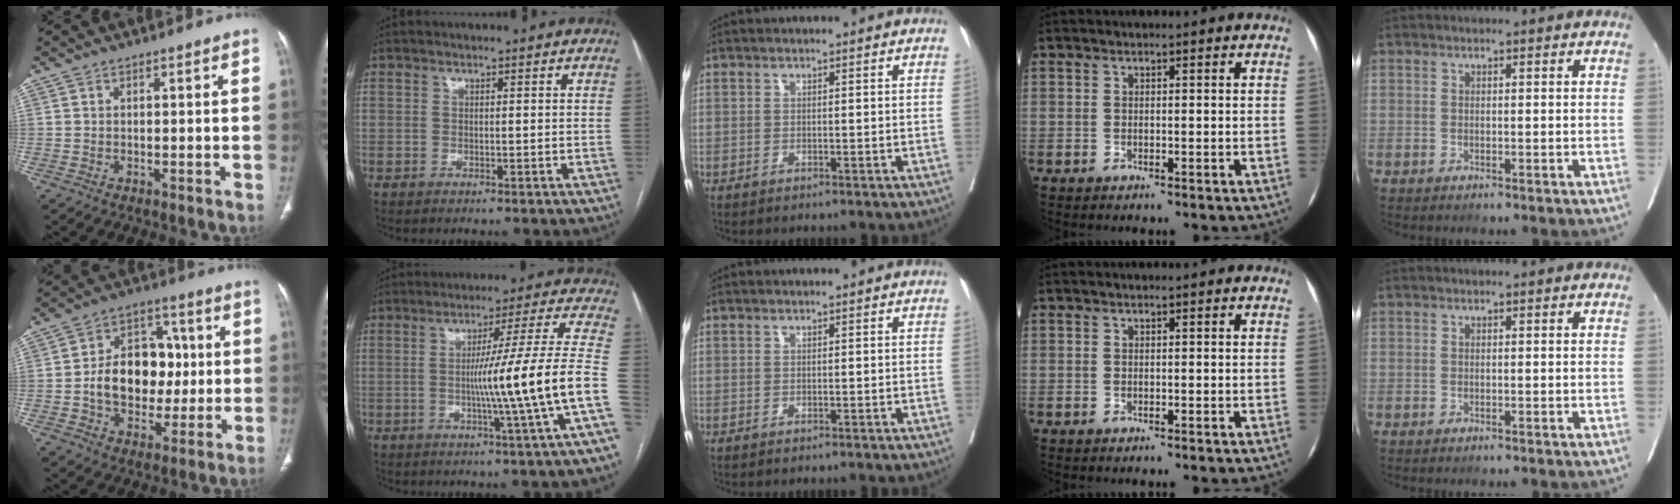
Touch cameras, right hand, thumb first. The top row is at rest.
{"thumb": {"total": 15.4, "force": [-0.4, 11.5, 10.1], "torque": [-0.116, 0.031, -0.003]}, "index": {"total": 14.2, "force": [-3.3, -3.1, 13.4], "torque": [-0.190, 0.000, -0.053]}}